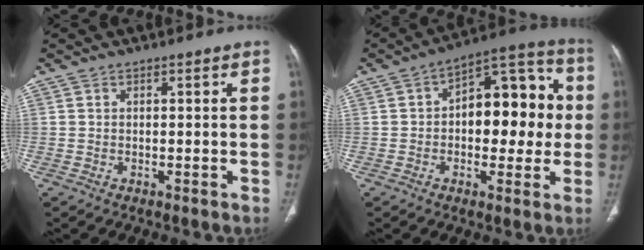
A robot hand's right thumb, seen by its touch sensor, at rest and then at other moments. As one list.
[{"total": 17.0, "force": [0.5, 9.7, 13.9], "torque": [-0.139, 0.041, 0.003]}]